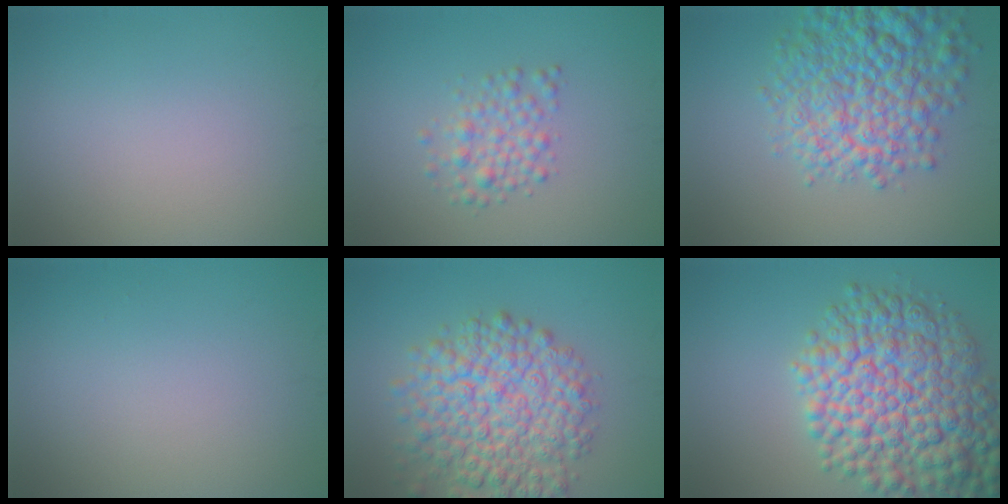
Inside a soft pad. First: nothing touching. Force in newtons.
{"total": 2.5, "press": 2.5, "slide": 0.0}
{"total": 9.2, "press": 9.2, "slide": 0.5}
{"total": 0.0}
{"total": 9.0, "press": 9.0, "slide": 0.3}
{"total": 11.5, "press": 11.5, "slide": 0.4}